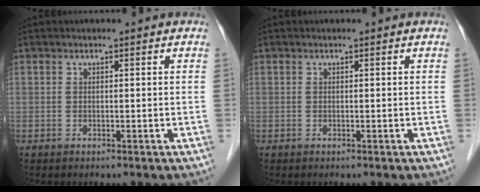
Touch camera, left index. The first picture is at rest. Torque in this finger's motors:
{"motor_torque": [-0.11, -0.03, 0.04, 0.01]}